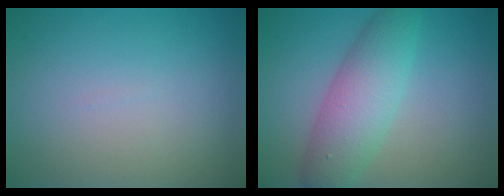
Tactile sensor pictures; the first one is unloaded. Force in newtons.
{"total": 5.4, "press": 5.4, "slide": 0.1}